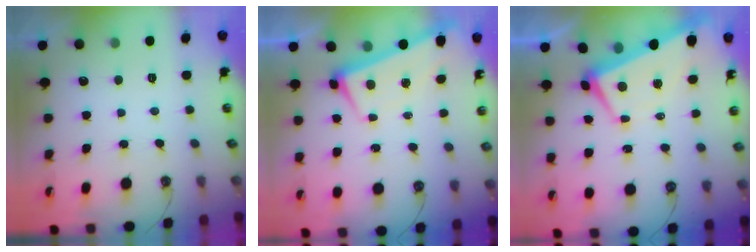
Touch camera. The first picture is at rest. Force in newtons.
{"total": 1.5, "press": 0.5, "slide": 1.4}
{"total": 2.0, "press": 1.6, "slide": 1.2}